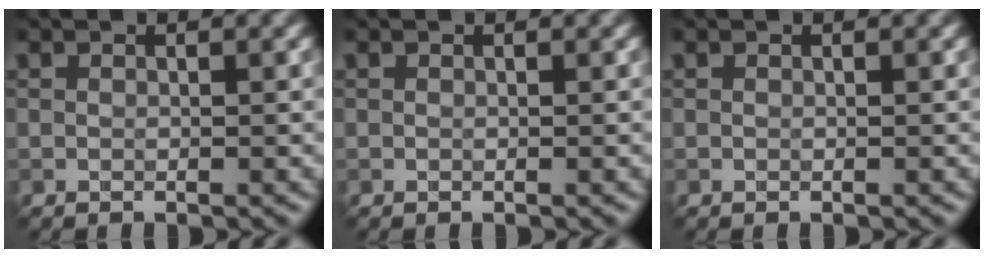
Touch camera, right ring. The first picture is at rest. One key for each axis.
{"total": 0.0}
{"total": 0.0}